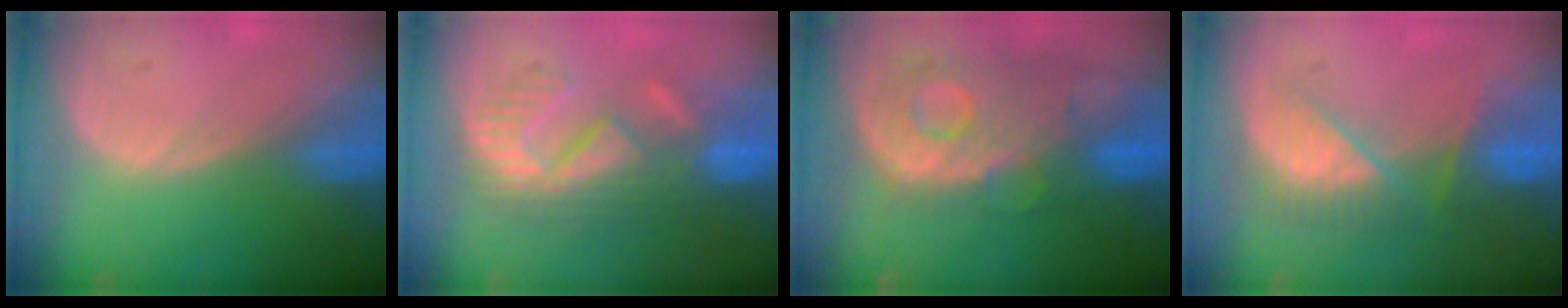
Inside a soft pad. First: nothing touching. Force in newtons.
{"total": 8.8, "press": 8.7, "slide": 1.7}
{"total": 11.2, "press": 9.7, "slide": 5.6}
{"total": 7.8, "press": 7.1, "slide": 3.1}